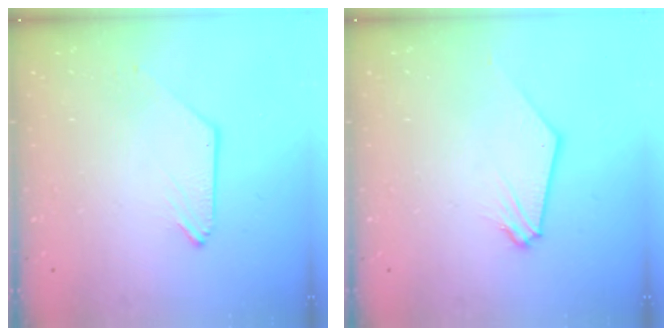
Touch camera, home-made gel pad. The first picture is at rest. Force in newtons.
{"total": 0.6, "press": 0.6, "slide": 0.2}